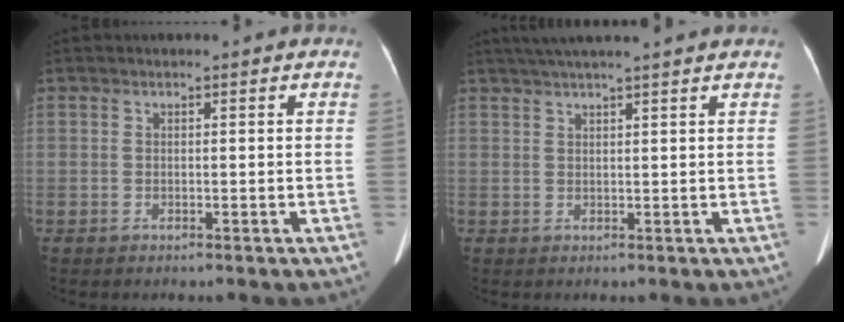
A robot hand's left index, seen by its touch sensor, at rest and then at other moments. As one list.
[{"total": 9.8, "force": [8.3, -0.4, 5.2], "torque": [-0.081, 0.036, 0.105]}]